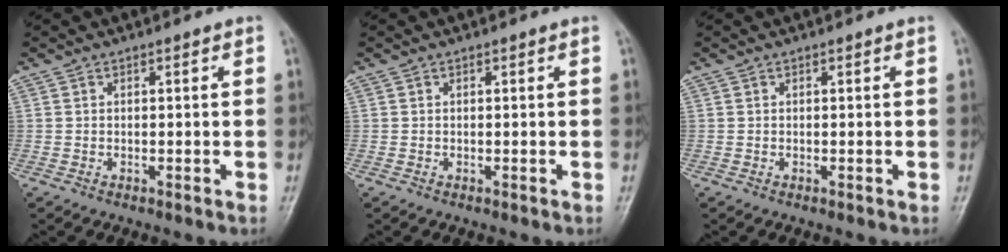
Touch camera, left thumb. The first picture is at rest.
{"total": 0.0}
{"total": 0.0}